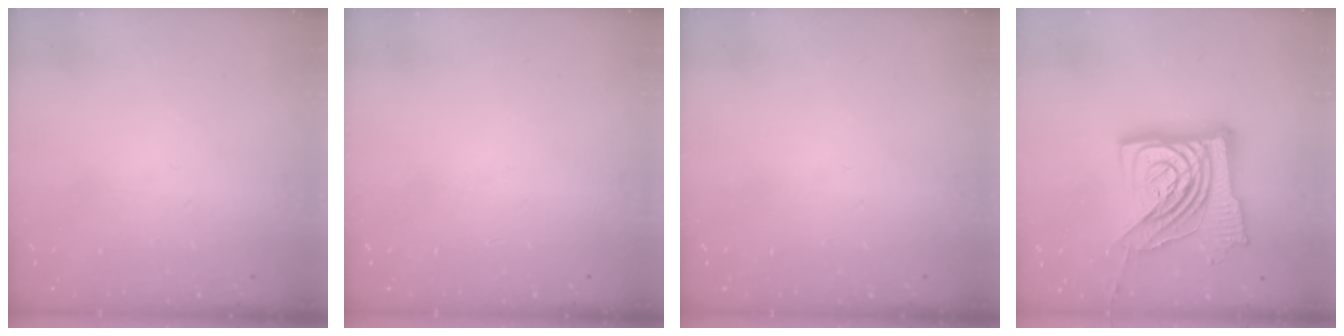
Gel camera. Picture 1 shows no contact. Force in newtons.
{"total": 0.0}
{"total": 0.0}
{"total": 26.7, "press": 26.5, "slide": 3.2}